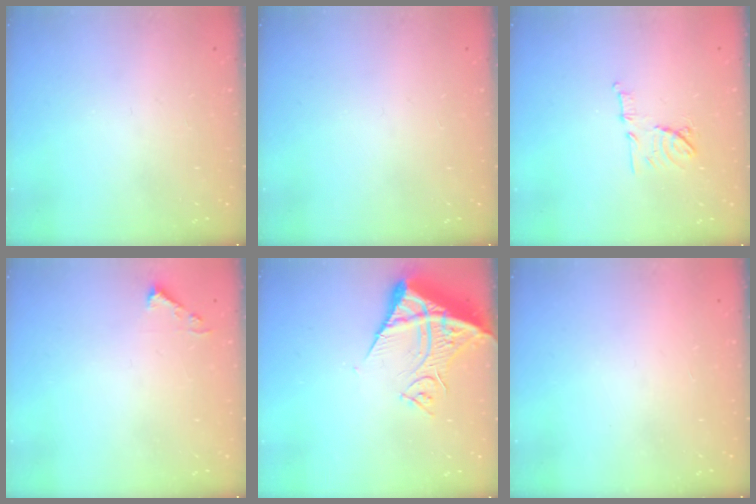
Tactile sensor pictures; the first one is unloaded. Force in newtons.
{"total": 0.0}
{"total": 9.5, "press": 9.5, "slide": 0.8}
{"total": 3.7, "press": 3.7, "slide": 0.4}
{"total": 13.5, "press": 13.3, "slide": 1.8}
{"total": 1.5, "press": 1.5, "slide": 0.1}